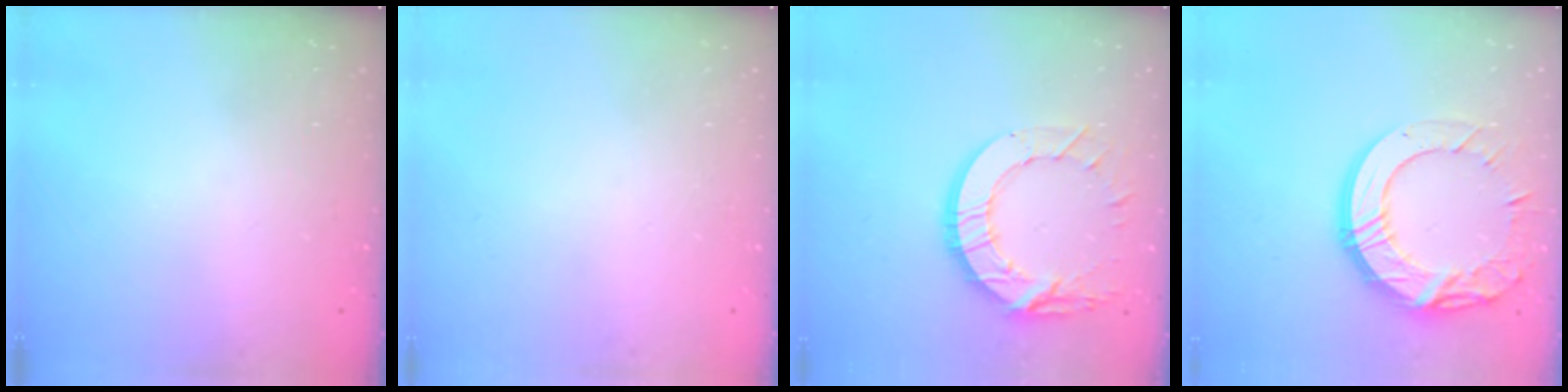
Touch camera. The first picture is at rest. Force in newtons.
{"total": 0.0}
{"total": 15.3, "press": 15.2, "slide": 1.3}
{"total": 18.4, "press": 18.3, "slide": 1.1}